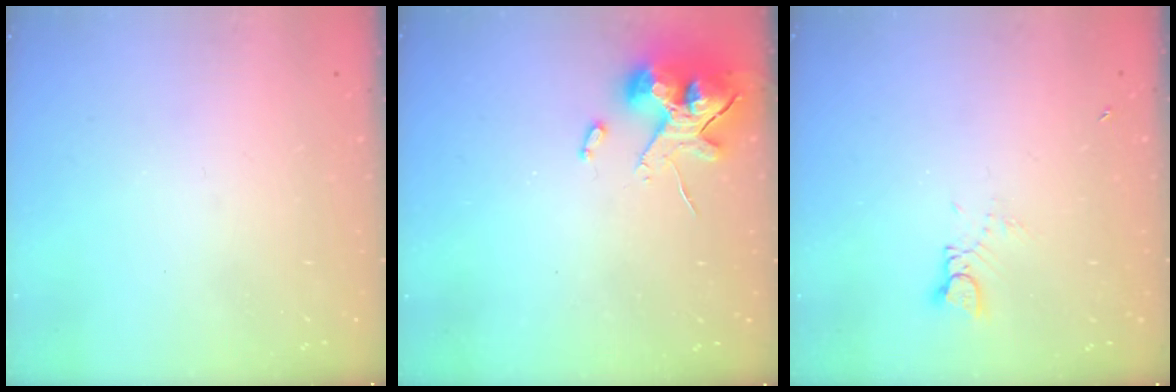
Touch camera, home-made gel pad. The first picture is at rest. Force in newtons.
{"total": 12.6, "press": 12.4, "slide": 1.9}
{"total": 2.1, "press": 2.0, "slide": 0.3}